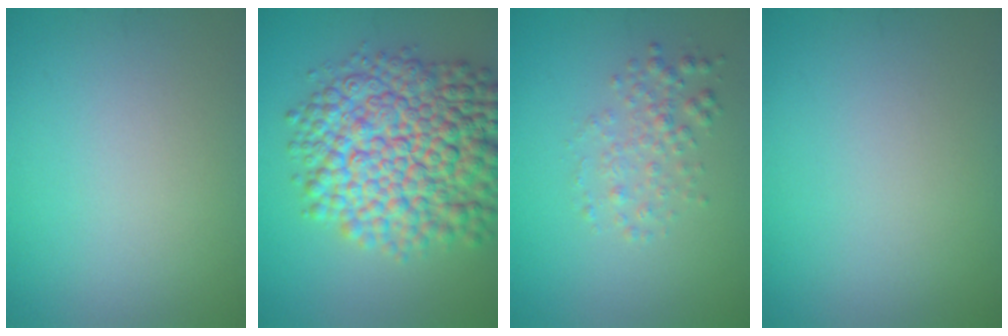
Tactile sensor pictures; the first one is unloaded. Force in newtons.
{"total": 12.4, "press": 12.4, "slide": 0.3}
{"total": 2.2, "press": 2.2, "slide": 0.0}
{"total": 0.0}